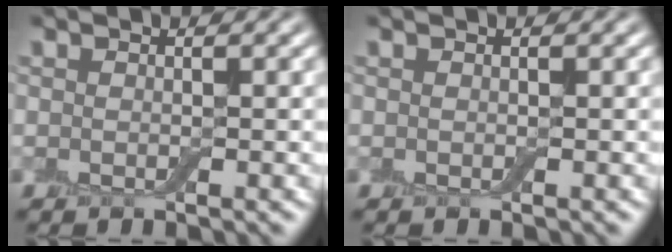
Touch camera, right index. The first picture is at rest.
{"total": 0.0}